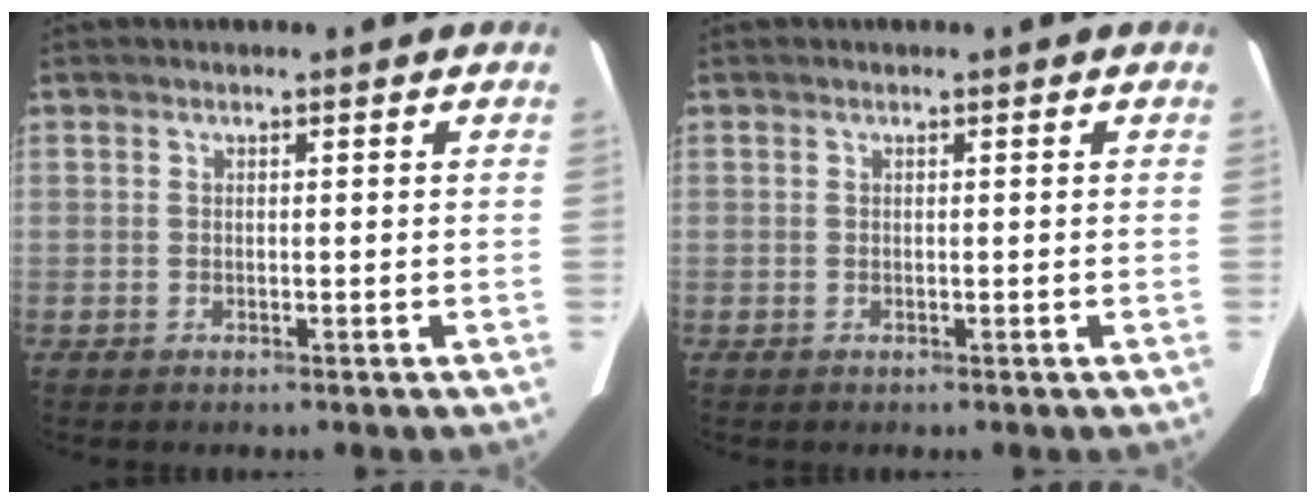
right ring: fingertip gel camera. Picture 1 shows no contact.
{"total": 0.0}